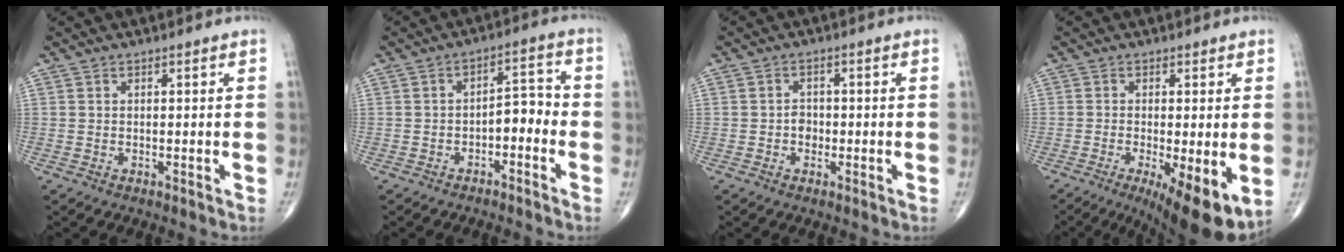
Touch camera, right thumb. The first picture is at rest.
{"total": 5.4, "force": [-2.1, 2.9, 4.0], "torque": [-0.038, 0.037, -0.038]}
{"total": 2.2, "force": [-0.6, 1.9, 1.1], "torque": [-0.005, 0.007, -0.013]}
{"total": 12.0, "force": [-3.8, 3.3, 10.9], "torque": [-0.155, -0.021, -0.051]}